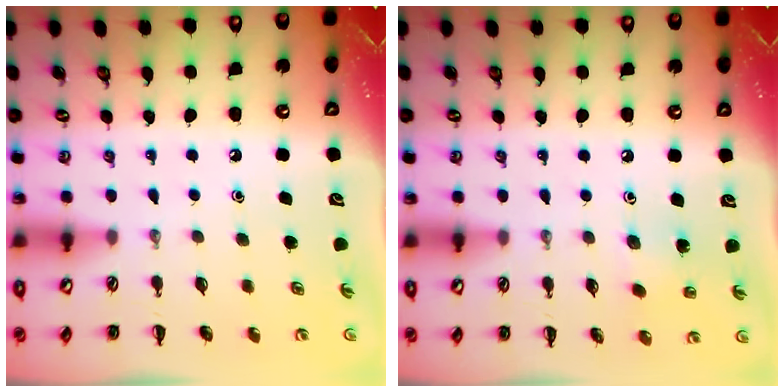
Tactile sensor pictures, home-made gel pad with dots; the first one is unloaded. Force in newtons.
{"total": 4.0, "press": 3.8, "slide": 1.2}